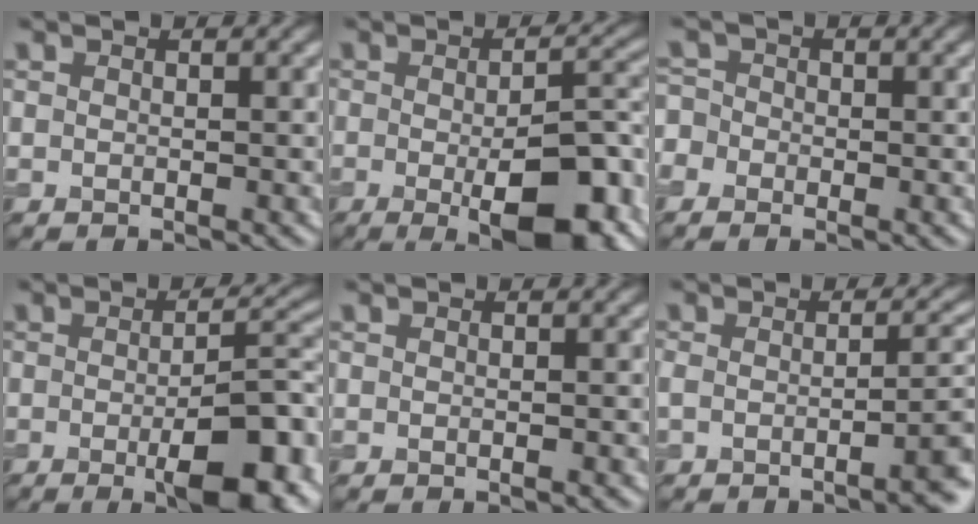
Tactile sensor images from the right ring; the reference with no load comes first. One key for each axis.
{"total": 10.2, "fx": -3.0, "fy": 3.2, "fz": 9.2, "tx": -0.132, "ty": -0.007, "tz": -0.028}
{"total": 2.1, "fx": -1.7, "fy": 1.2, "fz": -0.1, "tx": 0.002, "ty": 0.011, "tz": -0.028}
{"total": 9.6, "fx": -3.1, "fy": 2.7, "fz": 8.6, "tx": -0.118, "ty": -0.003, "tz": -0.031}
{"total": 0.0}
{"total": 4.7, "fx": -1.9, "fy": 1.0, "fz": 4.2, "tx": -0.047, "ty": 0.004, "tz": -0.025}